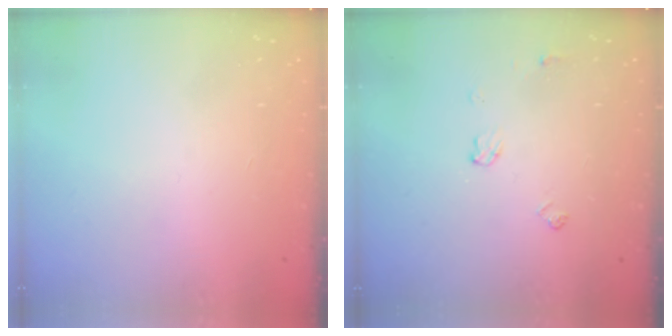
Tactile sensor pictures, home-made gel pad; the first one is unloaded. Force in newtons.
{"total": 5.0, "press": 5.0, "slide": 0.7}